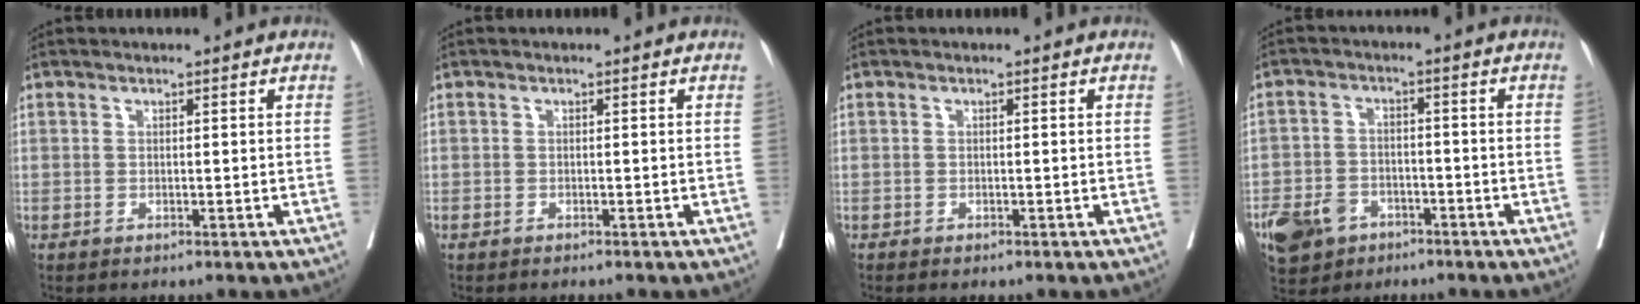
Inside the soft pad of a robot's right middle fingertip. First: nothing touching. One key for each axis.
{"total": 1.1, "fx": -1.0, "fy": 0.1, "fz": 0.4, "tx": -0.008, "ty": -0.001, "tz": -0.015}
{"total": 0.5, "fx": -0.5, "fy": 0.2, "fz": 0.2, "tx": -0.007, "ty": -0.001, "tz": -0.009}
{"total": 9.0, "fx": -5.3, "fy": 6.3, "fz": 3.5, "tx": -0.076, "ty": 0.003, "tz": -0.087}